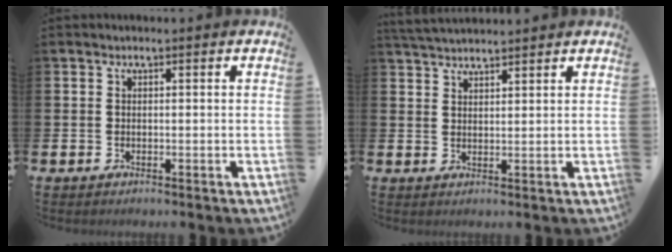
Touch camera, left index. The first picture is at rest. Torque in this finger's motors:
{"motor_torque": [0.51, -0.86, 0.27, 0.06]}